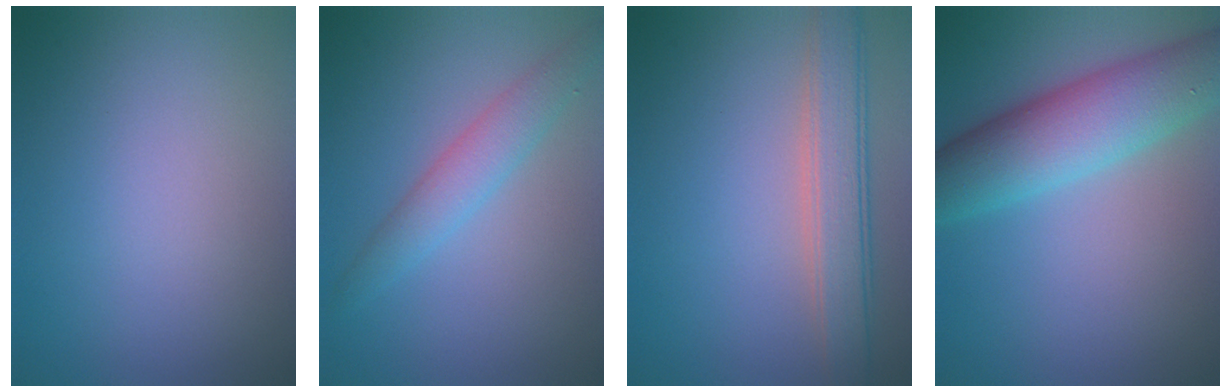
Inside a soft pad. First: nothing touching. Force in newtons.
{"total": 2.8, "press": 2.8, "slide": 0.0}
{"total": 4.2, "press": 4.2, "slide": 0.4}
{"total": 7.4, "press": 7.4, "slide": 0.1}